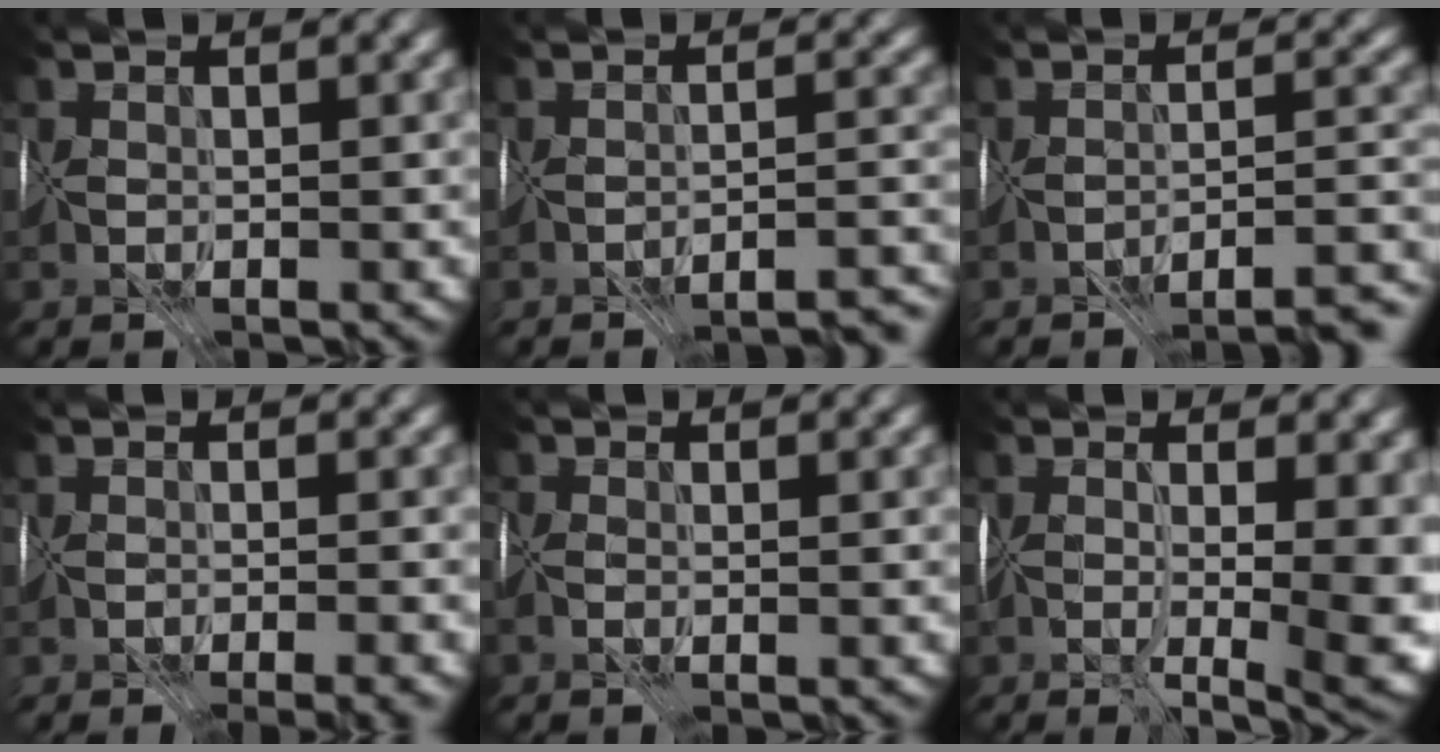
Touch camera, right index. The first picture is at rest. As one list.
[{"total": 8.4, "force": [-8.0, 1.2, 2.3], "torque": [-0.008, 0.008, -0.084]}, {"total": 9.2, "force": [-8.4, 1.4, 3.3], "torque": [-0.022, 0.001, -0.086]}, {"total": 5.3, "force": [-4.1, 1.2, 3.1], "torque": [-0.025, -0.009, -0.039]}, {"total": 2.0, "force": [-1.6, 0.6, 1.1], "torque": [-0.012, 0.000, -0.021]}, {"total": 11.5, "force": [-1.0, 4.6, 10.5], "torque": [-0.126, -0.009, 0.010]}]